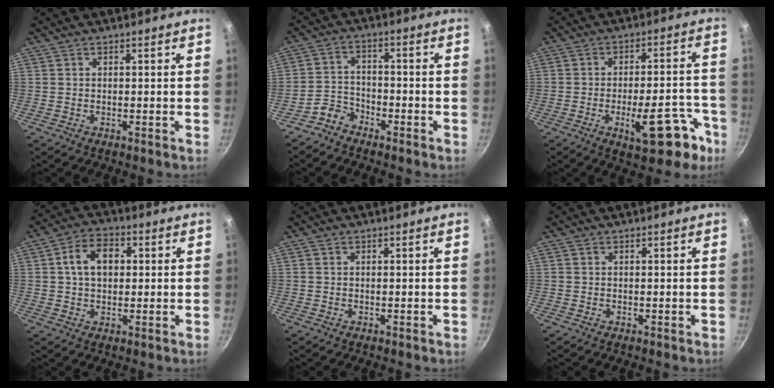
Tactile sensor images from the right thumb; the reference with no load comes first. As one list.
[{"total": 4.4, "force": [-3.6, 2.4, 0.7], "torque": [-0.005, 0.038, -0.073]}, {"total": 13.6, "force": [-6.2, 5.7, 10.7], "torque": [-0.104, 0.041, -0.075]}, {"total": 8.3, "force": [1.4, 5.8, 5.7], "torque": [-0.077, 0.014, 0.016]}, {"total": 0.0}, {"total": 0.0}]